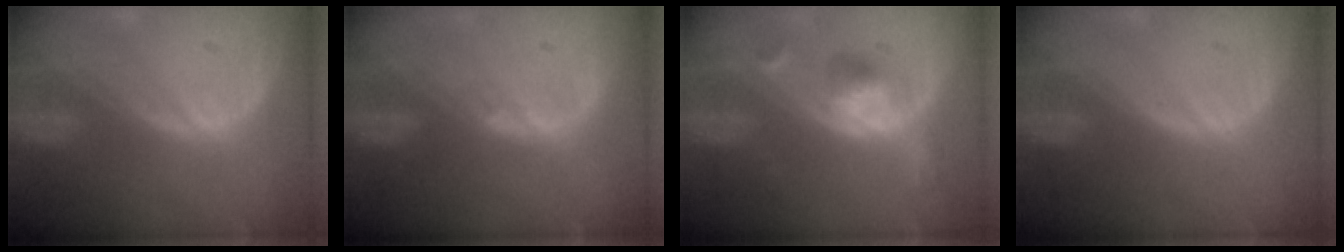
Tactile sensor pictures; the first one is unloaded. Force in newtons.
{"total": 0.7, "press": 0.6, "slide": 0.3}
{"total": 5.1, "press": 4.8, "slide": 1.6}
{"total": 0.0}